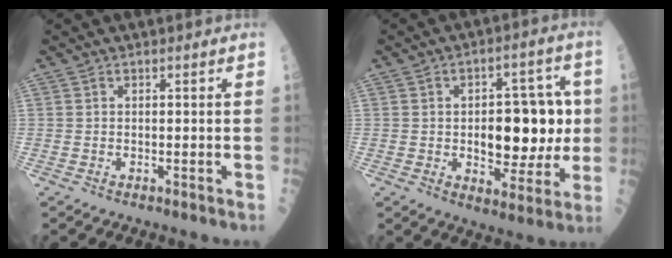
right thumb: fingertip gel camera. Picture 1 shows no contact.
{"total": 14.7, "force": [0.0, 8.3, 12.1], "torque": [-0.115, 0.016, 0.010]}